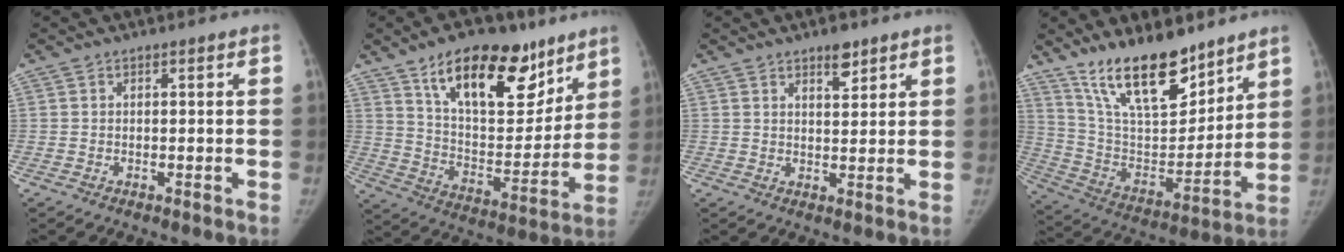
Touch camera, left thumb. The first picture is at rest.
{"total": 22.8, "force": [14.1, 10.8, 14.2], "torque": [-0.172, -0.057, 0.233]}
{"total": 4.0, "force": [2.8, 1.6, 2.4], "torque": [-0.024, -0.018, 0.044]}
{"total": 19.8, "force": [14.4, 7.3, 11.4], "torque": [-0.151, -0.087, 0.263]}